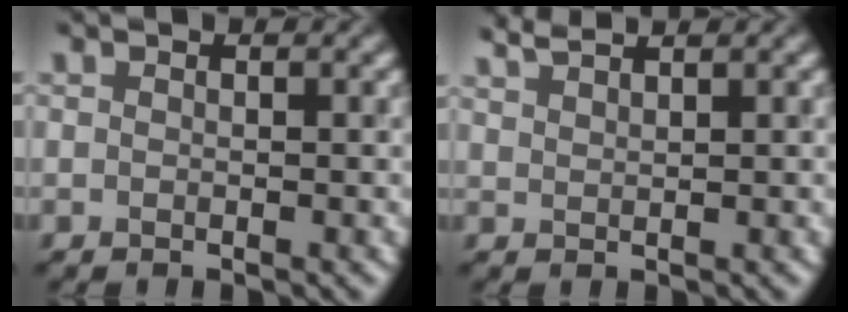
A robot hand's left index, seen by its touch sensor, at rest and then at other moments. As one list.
[{"total": 1.7, "force": [1.7, 0.0, 0.2], "torque": [0.005, 0.007, 0.032]}]